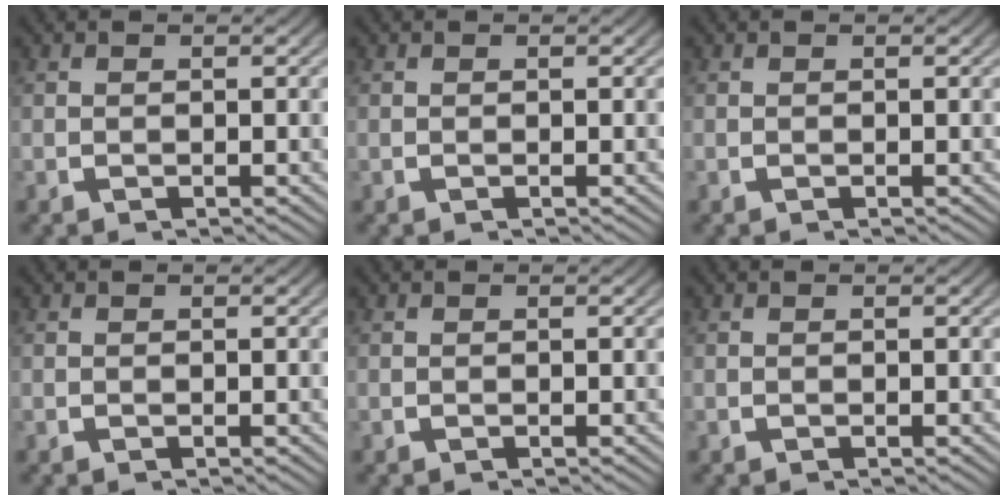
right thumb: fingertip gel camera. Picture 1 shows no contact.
{"total": 0.0}
{"total": 0.0}
{"total": 0.0}
{"total": 0.0}
{"total": 0.0}